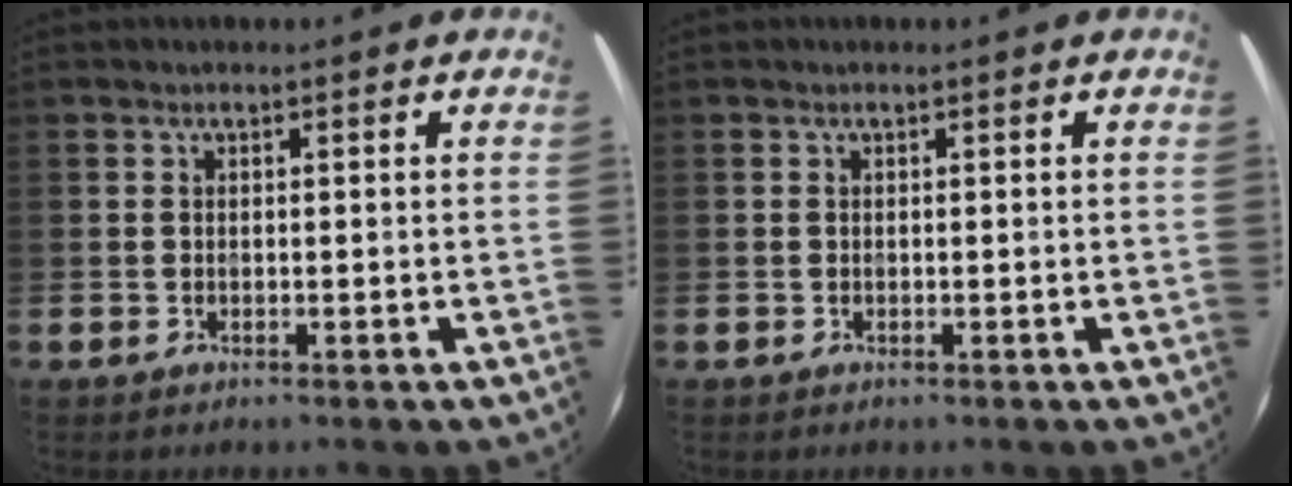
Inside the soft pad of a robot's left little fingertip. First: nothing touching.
{"total": 0.0}